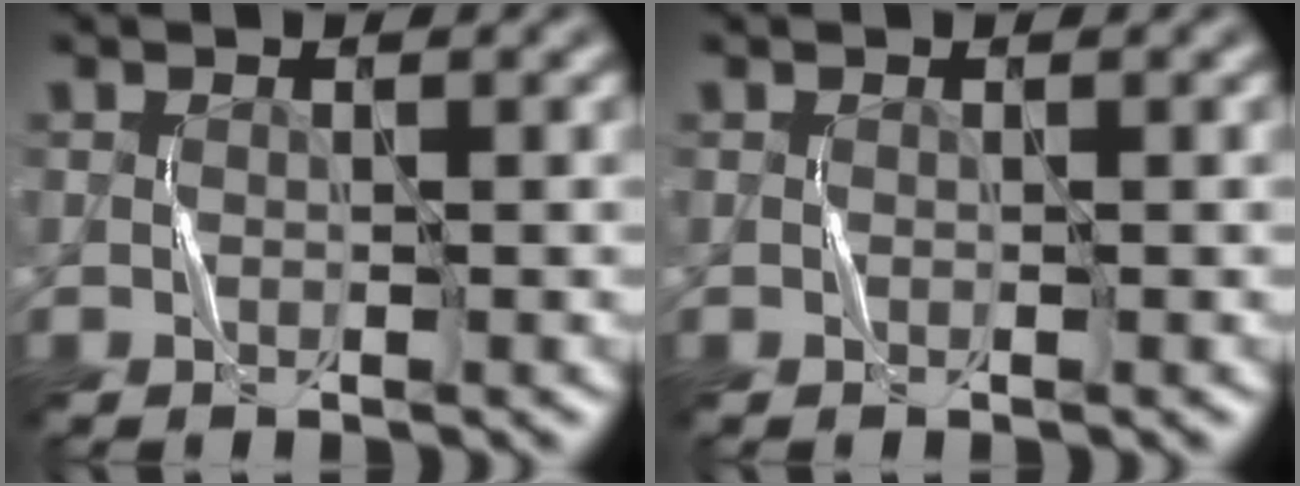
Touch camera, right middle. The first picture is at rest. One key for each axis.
{"total": 0.0}